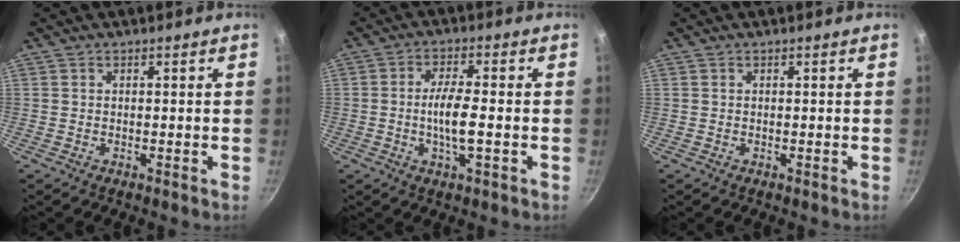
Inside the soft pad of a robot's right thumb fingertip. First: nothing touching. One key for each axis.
{"total": 6.6, "fx": -0.9, "fy": 2.0, "fz": 6.2, "tx": -0.123, "ty": 0.003, "tz": -0.020}
{"total": 0.0}